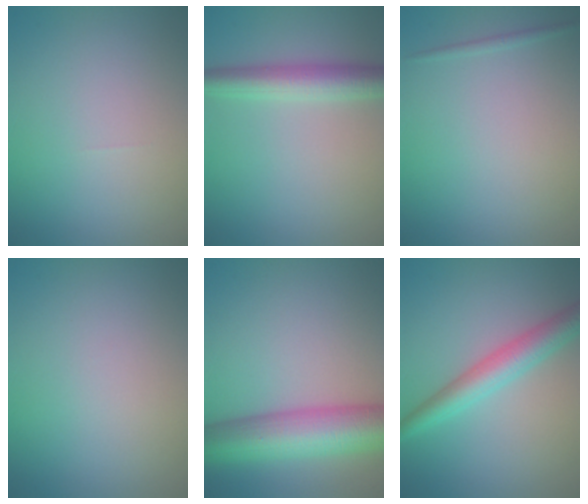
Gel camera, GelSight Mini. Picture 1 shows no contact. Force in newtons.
{"total": 4.2, "press": 4.2, "slide": 0.1}
{"total": 0.6, "press": 0.6, "slide": 0.1}
{"total": 0.0}
{"total": 9.7, "press": 9.7, "slide": 0.3}
{"total": 4.1, "press": 4.1, "slide": 0.1}